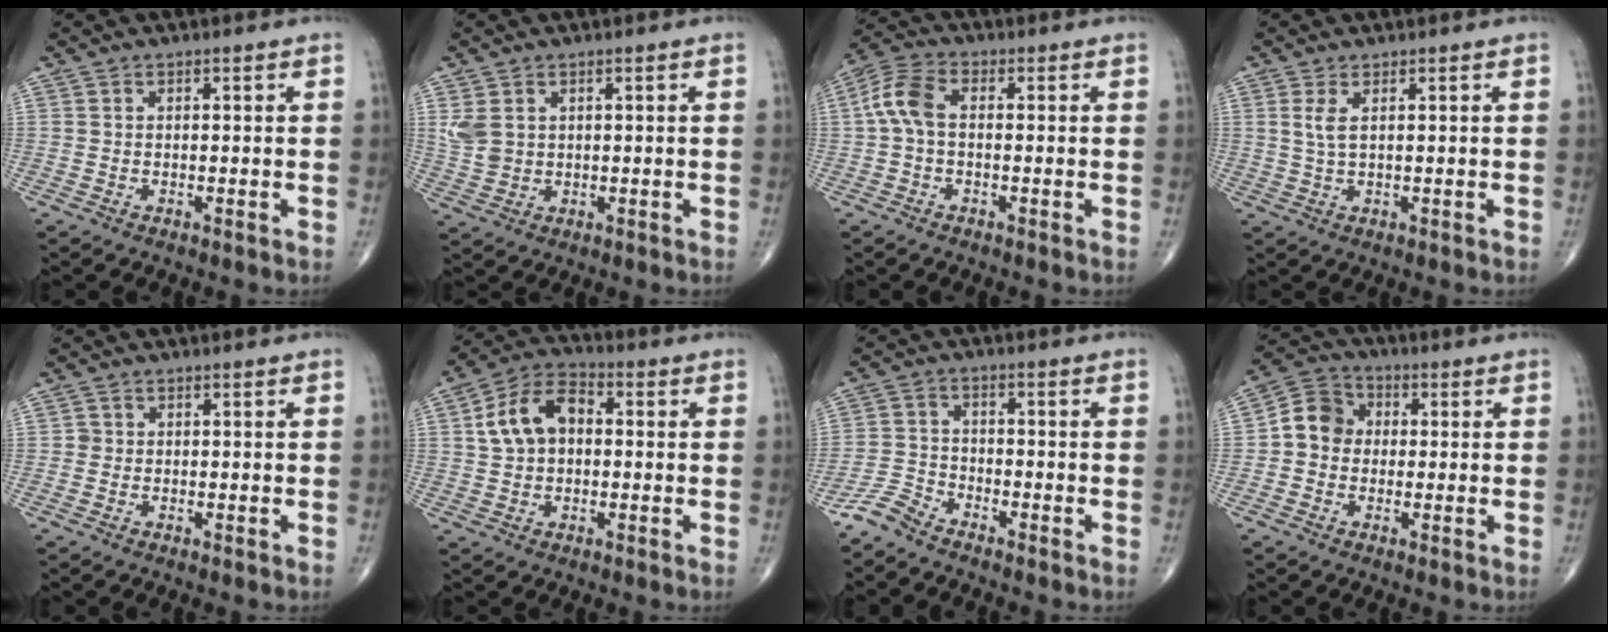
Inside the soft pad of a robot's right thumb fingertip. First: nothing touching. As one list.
[{"total": 4.3, "force": [1.4, 3.1, 2.5], "torque": [-0.052, -0.003, 0.039]}, {"total": 6.6, "force": [0.0, 3.8, 5.4], "torque": [-0.121, 0.021, -0.008]}, {"total": 2.7, "force": [0.9, 0.8, 2.4], "torque": [-0.060, -0.002, 0.027]}, {"total": 0.9, "force": [-0.1, 0.8, 0.1], "torque": [0.004, 0.003, -0.002]}, {"total": 10.2, "force": [1.2, 6.8, 7.4], "torque": [-0.131, 0.029, 0.012]}, {"total": 4.4, "force": [-4.1, 1.3, 1.0], "torque": [-0.018, 0.009, -0.092]}, {"total": 6.5, "force": [-0.3, 5.7, 3.0], "torque": [-0.034, 0.022, -0.020]}]